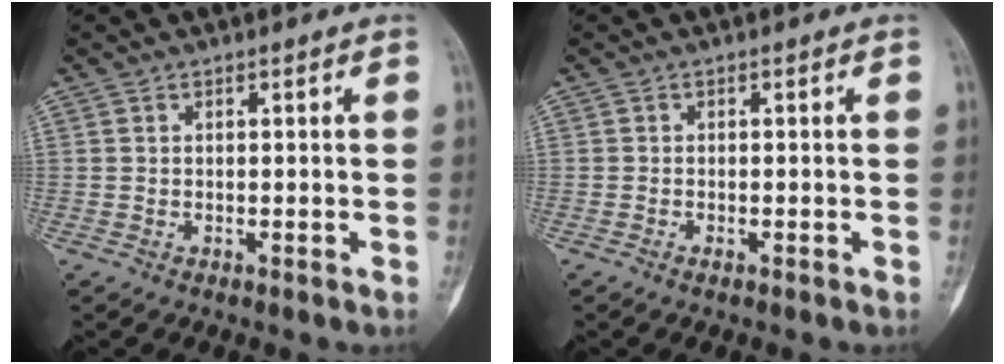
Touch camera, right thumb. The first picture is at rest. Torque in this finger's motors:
{"motor_torque": [-0.31, -0.13, 0.06, 0.14, -0.12]}